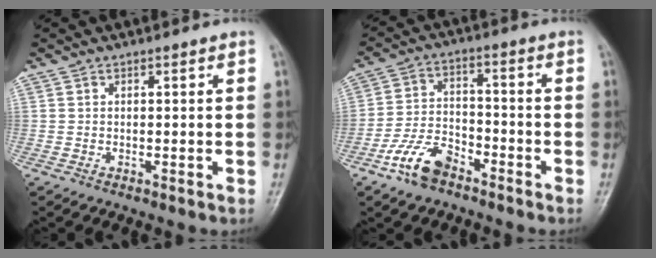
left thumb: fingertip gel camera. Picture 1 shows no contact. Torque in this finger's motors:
{"motor_torque": [0.03, 0.87, 0.42, 0.32, 0.04]}